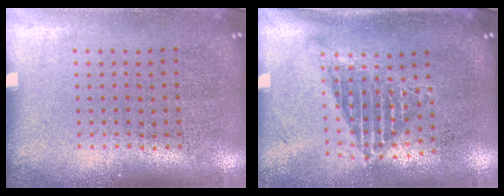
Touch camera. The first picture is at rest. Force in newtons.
{"total": 1.4, "press": 1.1, "slide": 0.9}